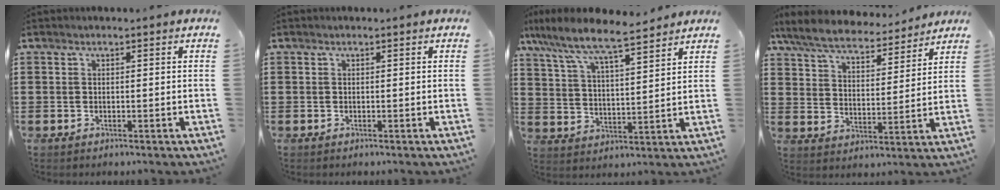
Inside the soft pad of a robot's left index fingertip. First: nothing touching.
{"total": 0.0}
{"total": 7.5, "force": [6.6, 0.8, 3.5], "torque": [-0.095, -0.036, 0.111]}
{"total": 7.2, "force": [6.6, 1.2, 2.6], "torque": [-0.081, -0.037, 0.116]}